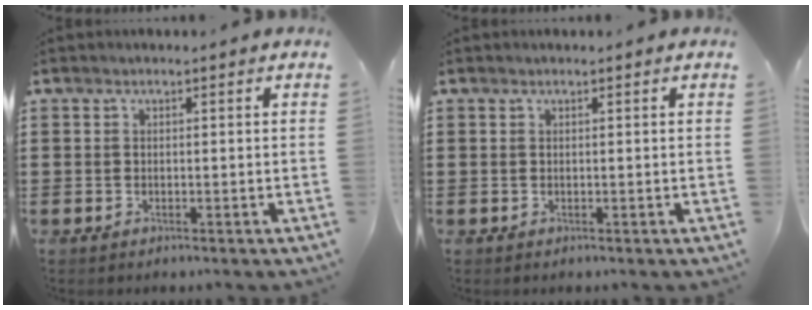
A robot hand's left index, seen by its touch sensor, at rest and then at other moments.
{"total": 0.0}